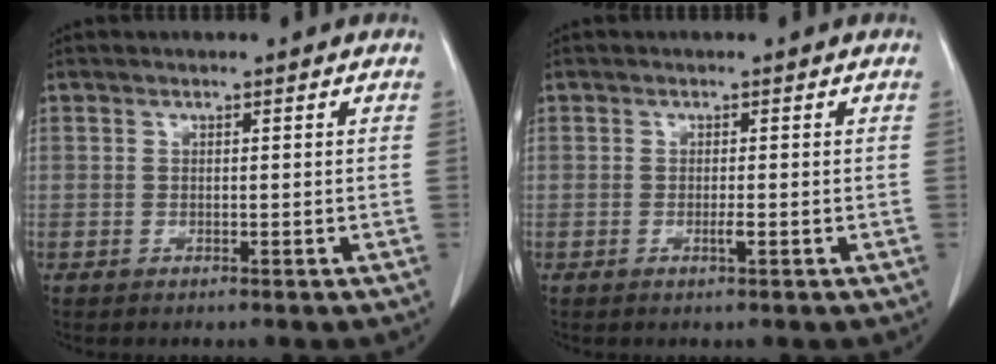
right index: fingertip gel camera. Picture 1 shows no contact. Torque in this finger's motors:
{"motor_torque": [0.23, -0.19, 0.03, 0.04]}